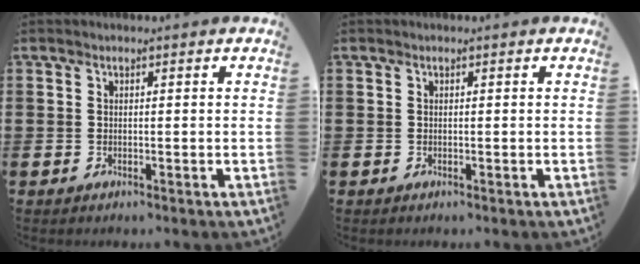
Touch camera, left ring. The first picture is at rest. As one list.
[{"total": 0.0}]